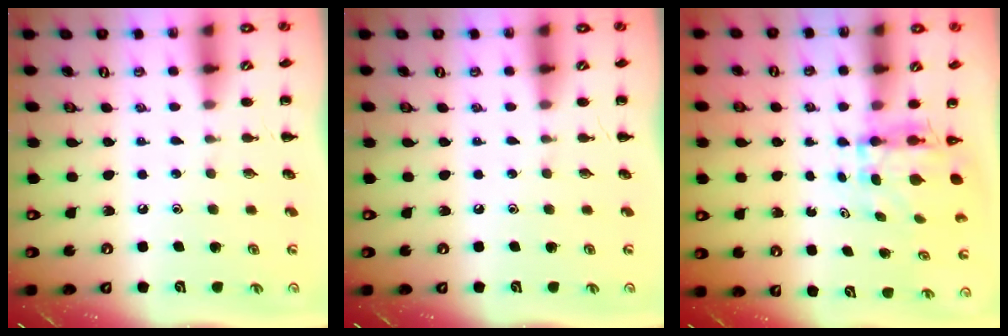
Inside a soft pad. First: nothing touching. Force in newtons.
{"total": 0.0}
{"total": 4.2, "press": 4.2, "slide": 0.3}